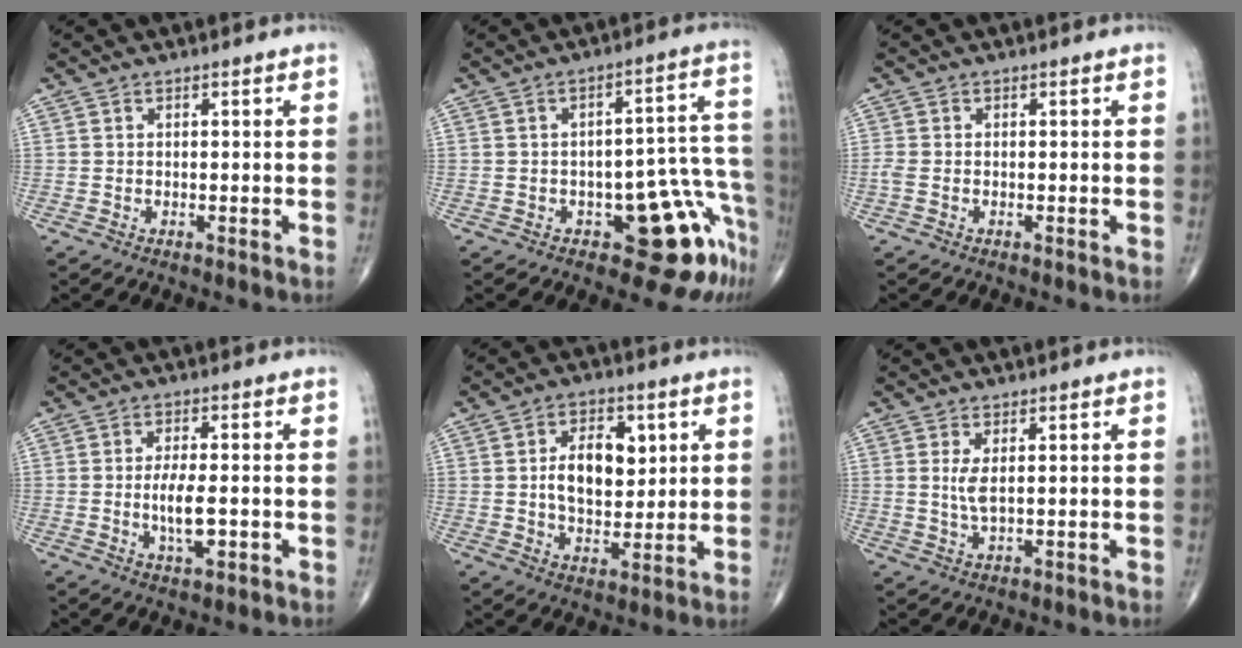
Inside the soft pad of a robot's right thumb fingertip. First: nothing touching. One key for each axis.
{"total": 13.4, "fx": -7.0, "fy": 5.5, "fz": 10.0, "tx": -0.061, "ty": 0.073, "tz": -0.087}
{"total": 1.3, "fx": -0.3, "fy": 0.7, "fz": 1.1, "tx": -0.031, "ty": 0.000, "tz": -0.008}
{"total": 6.0, "fx": -1.0, "fy": 2.2, "fz": 5.5, "tx": -0.100, "ty": -0.005, "tz": -0.017}
{"total": 10.9, "fx": 2.1, "fy": 6.7, "fz": 8.3, "tx": -0.102, "ty": -0.009, "tz": 0.040}
{"total": 3.0, "fx": 0.7, "fy": 0.8, "fz": 2.8, "tx": -0.062, "ty": -0.013, "tz": 0.019}